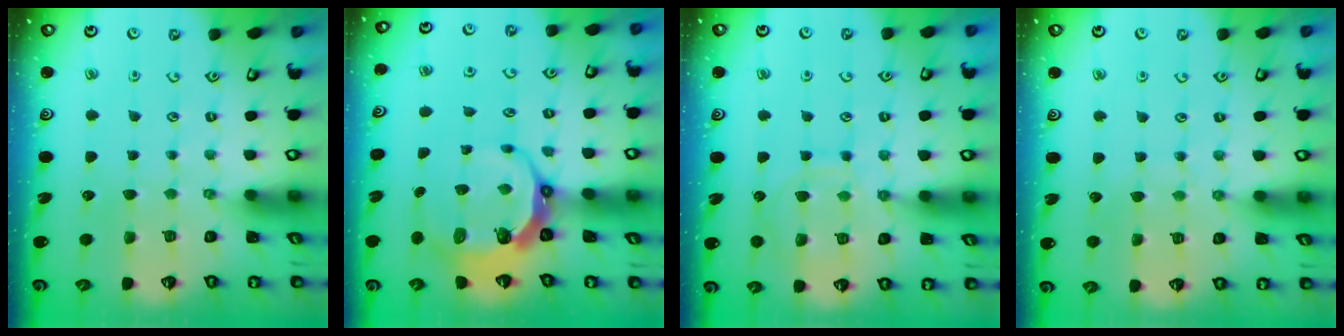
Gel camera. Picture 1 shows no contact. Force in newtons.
{"total": 8.4, "press": 7.3, "slide": 4.2}
{"total": 11.3, "press": 11.3, "slide": 1.0}
{"total": 2.6, "press": 2.6, "slide": 0.3}